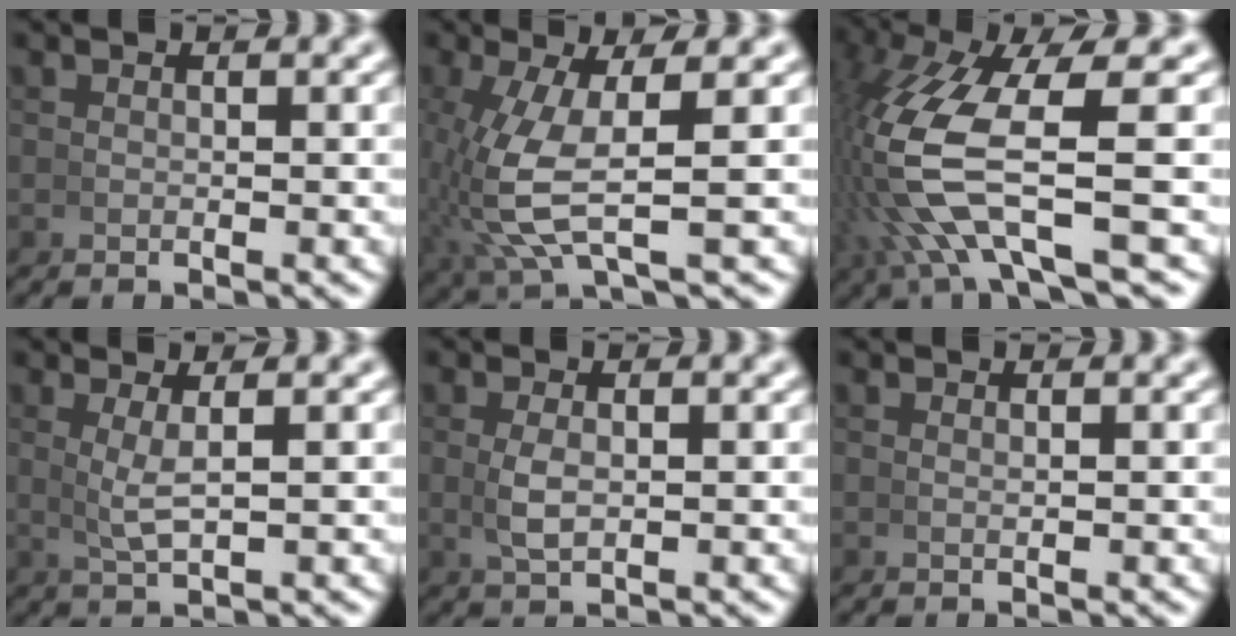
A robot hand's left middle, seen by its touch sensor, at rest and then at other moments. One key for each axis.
{"total": 7.0, "fx": -0.1, "fy": 2.7, "fz": 6.4, "tx": -0.152, "ty": -0.015, "tz": 0.012}
{"total": 8.9, "fx": 0.1, "fy": 3.6, "fz": 8.2, "tx": -0.199, "ty": -0.016, "tz": 0.016}
{"total": 2.6, "fx": 0.7, "fy": 0.3, "fz": 2.5, "tx": -0.048, "ty": -0.004, "tz": 0.019}
{"total": 2.0, "fx": 0.2, "fy": 0.9, "fz": 1.8, "tx": -0.041, "ty": -0.003, "tz": 0.010}
{"total": 0.0}